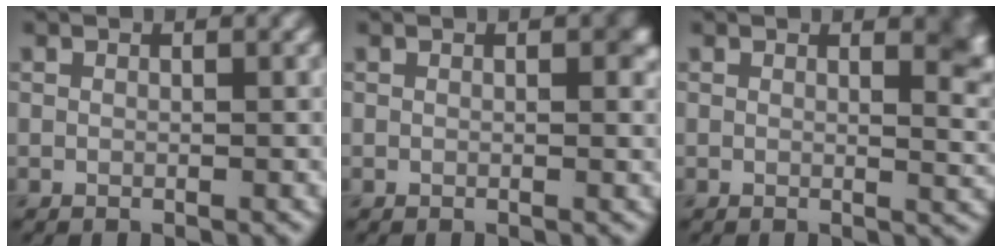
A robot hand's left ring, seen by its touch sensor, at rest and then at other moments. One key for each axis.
{"total": 1.2, "fx": 0.3, "fy": 0.5, "fz": 1.0, "tx": -0.009, "ty": -0.003, "tz": 0.005}
{"total": 3.4, "fx": 1.7, "fy": 1.3, "fz": 2.6, "tx": -0.018, "ty": -0.003, "tz": 0.022}